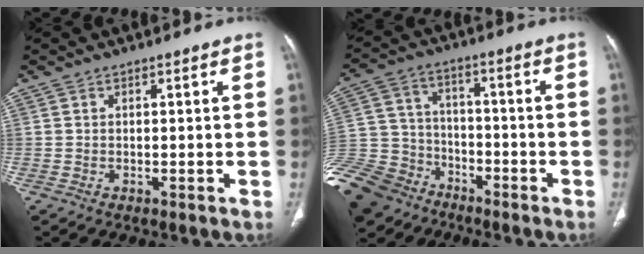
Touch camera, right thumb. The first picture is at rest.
{"total": 19.7, "force": [-13.1, 13.1, 6.8], "torque": [-0.171, 0.050, -0.233]}